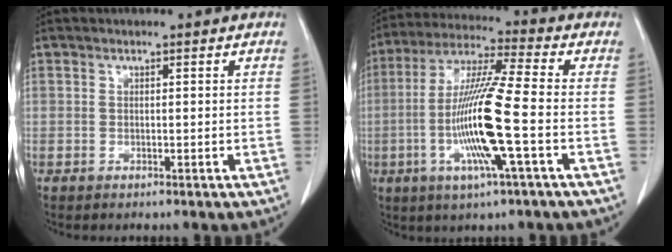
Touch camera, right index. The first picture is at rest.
{"total": 14.4, "force": [-3.1, -0.3, 14.0], "torque": [-0.286, -0.009, -0.068]}